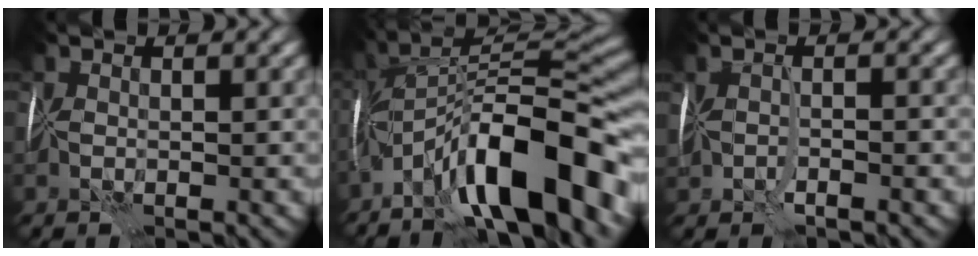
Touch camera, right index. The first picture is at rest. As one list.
[{"total": 12.4, "force": [-6.9, 2.5, 10.0], "torque": [-0.143, 0.021, -0.121]}, {"total": 1.2, "force": [-1.0, -0.6, 0.3], "torque": [-0.006, -0.007, -0.020]}]